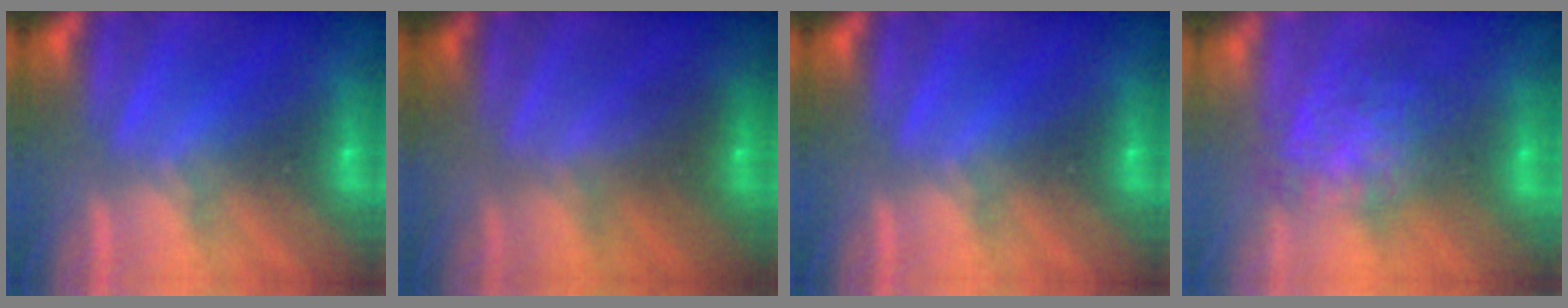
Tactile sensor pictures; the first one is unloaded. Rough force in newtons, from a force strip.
{"total": 2.1}
{"total": 0.0}
{"total": 7.1}